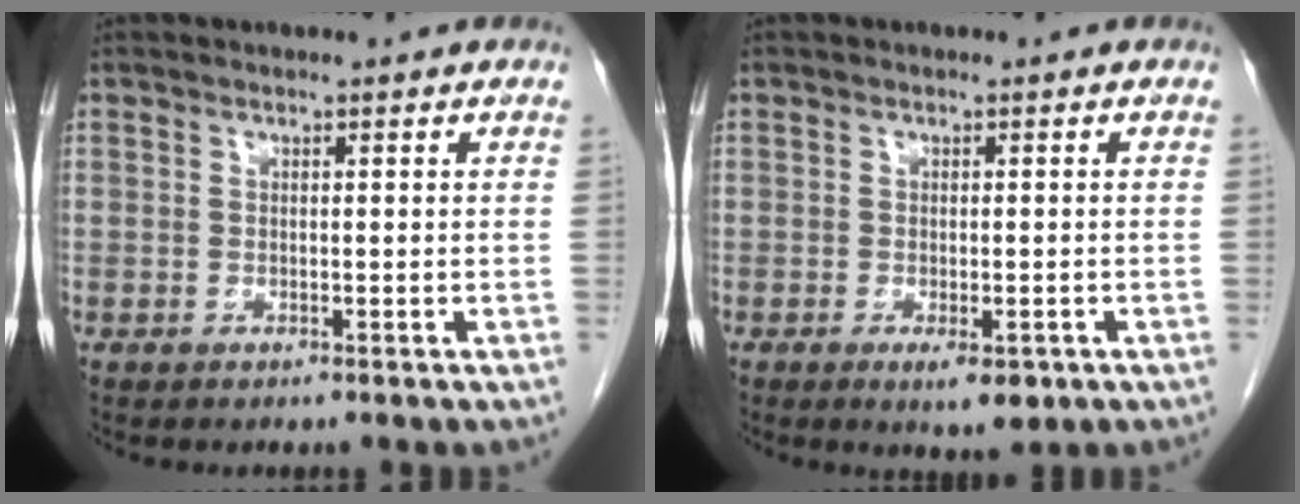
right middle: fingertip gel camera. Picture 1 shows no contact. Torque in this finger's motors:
{"motor_torque": [0.48, -0.02, 0.09, 0.06]}